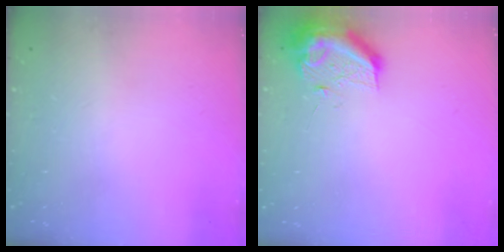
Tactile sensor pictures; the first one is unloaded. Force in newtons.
{"total": 10.2, "press": 10.2, "slide": 0.3}